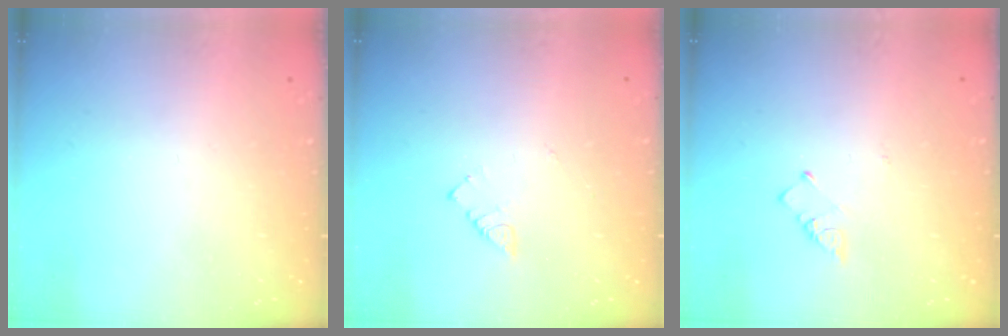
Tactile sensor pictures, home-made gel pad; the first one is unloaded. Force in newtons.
{"total": 3.0, "press": 2.9, "slide": 0.4}
{"total": 2.6, "press": 2.6, "slide": 0.5}